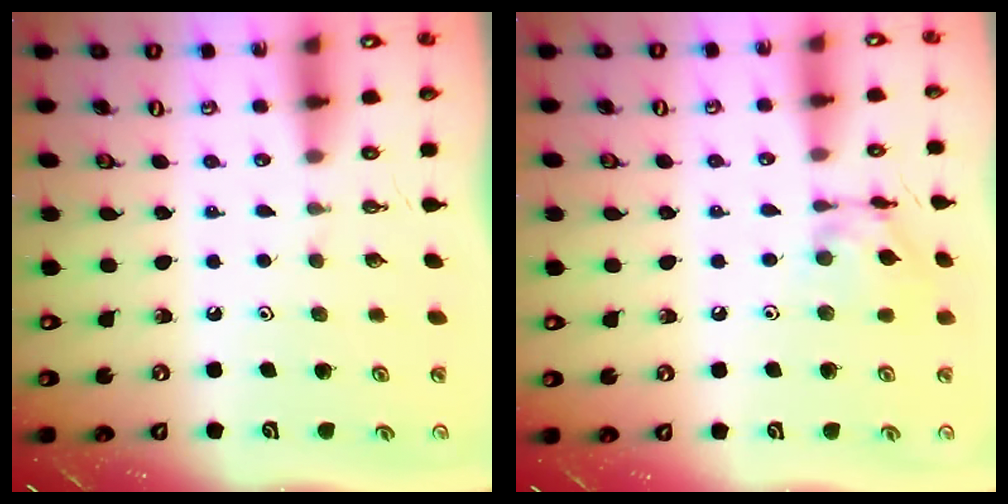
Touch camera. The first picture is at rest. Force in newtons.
{"total": 11.5, "press": 11.5, "slide": 0.9}